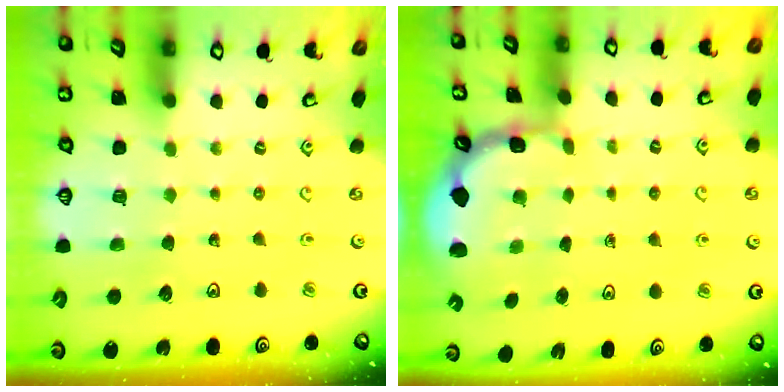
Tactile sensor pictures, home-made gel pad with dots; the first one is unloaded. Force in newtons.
{"total": 1.6, "press": 1.5, "slide": 0.4}